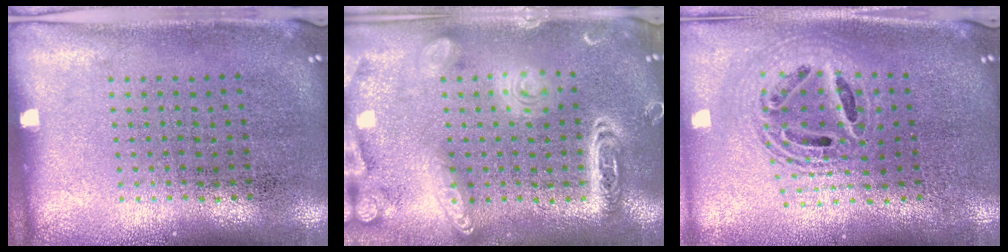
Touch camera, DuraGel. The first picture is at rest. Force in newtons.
{"total": 4.1, "press": 4.1, "slide": 0.4}
{"total": 2.0, "press": 1.6, "slide": 1.2}